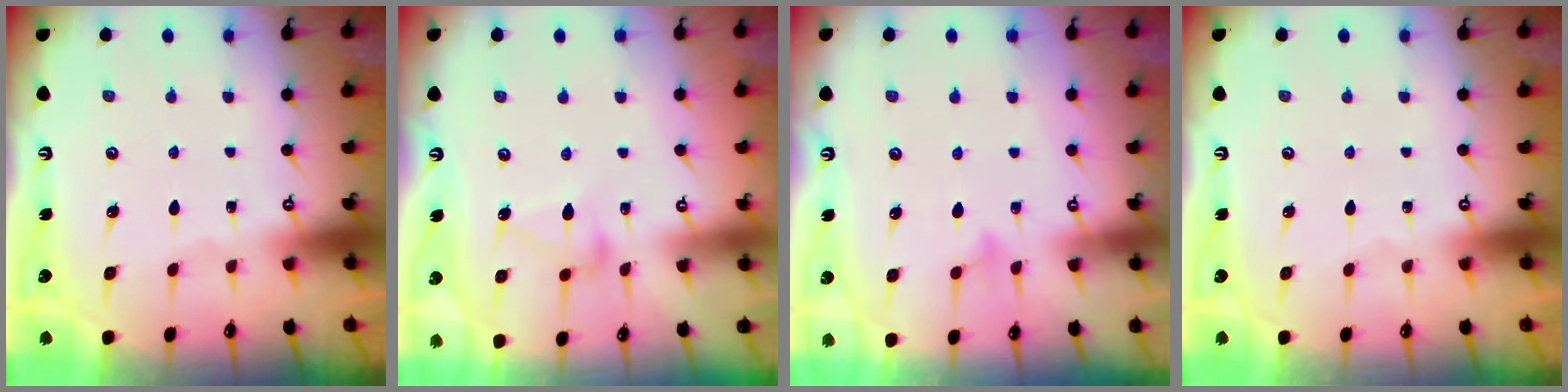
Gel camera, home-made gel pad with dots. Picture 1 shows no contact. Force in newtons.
{"total": 7.3, "press": 7.3, "slide": 0.2}
{"total": 5.9, "press": 5.9, "slide": 0.6}
{"total": 0.0}